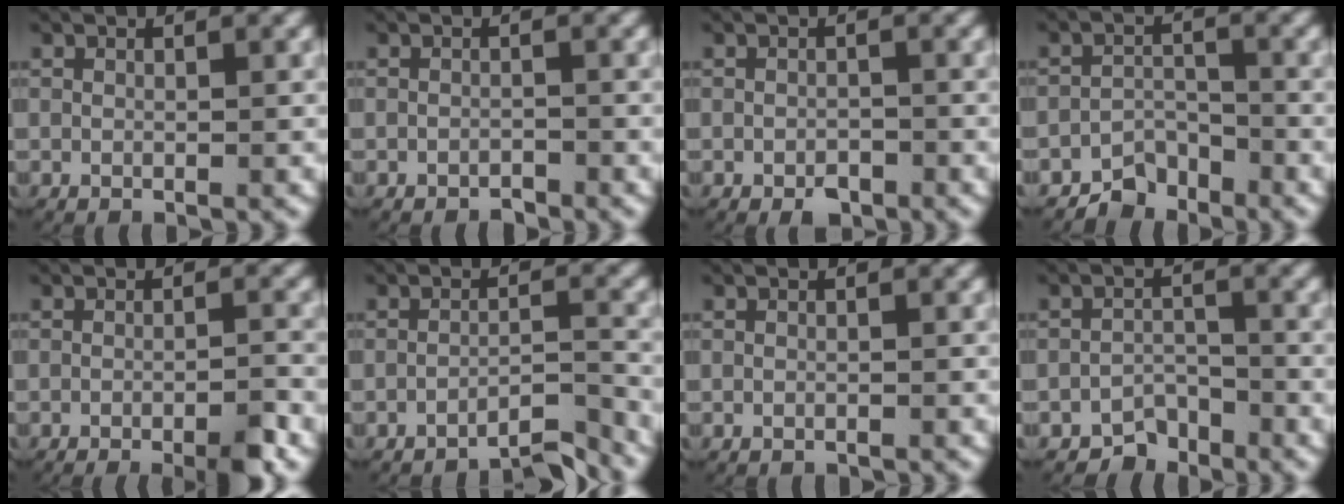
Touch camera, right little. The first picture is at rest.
{"total": 1.0, "force": [-1.0, 0.2, 0.0], "torque": [0.000, -0.003, -0.015]}
{"total": 1.6, "force": [-1.3, 0.9, 0.4], "torque": [0.001, -0.002, -0.020]}
{"total": 3.4, "force": [-2.9, 1.7, 0.6], "torque": [-0.007, -0.009, -0.055]}
{"total": 3.2, "force": [-2.3, 0.5, 2.2], "torque": [-0.022, 0.000, -0.040]}
{"total": 4.8, "force": [-4.5, 0.6, 1.4], "torque": [-0.006, -0.007, -0.073]}
{"total": 0.6, "force": [-0.6, 0.0, -0.1], "torque": [-0.002, -0.002, -0.006]}
{"total": 3.4, "force": [-2.9, 1.7, 0.3], "torque": [0.003, -0.011, -0.054]}